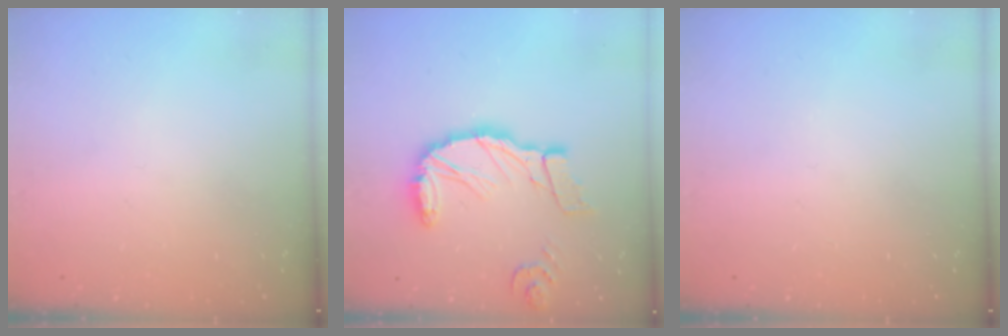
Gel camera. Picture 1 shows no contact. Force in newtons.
{"total": 15.2, "press": 15.0, "slide": 2.4}
{"total": 0.0}